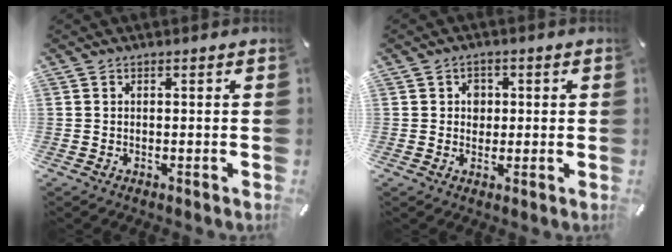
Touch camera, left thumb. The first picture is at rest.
{"total": 3.3, "force": [0.0, 3.0, 1.2], "torque": [-0.003, -0.004, -0.007]}